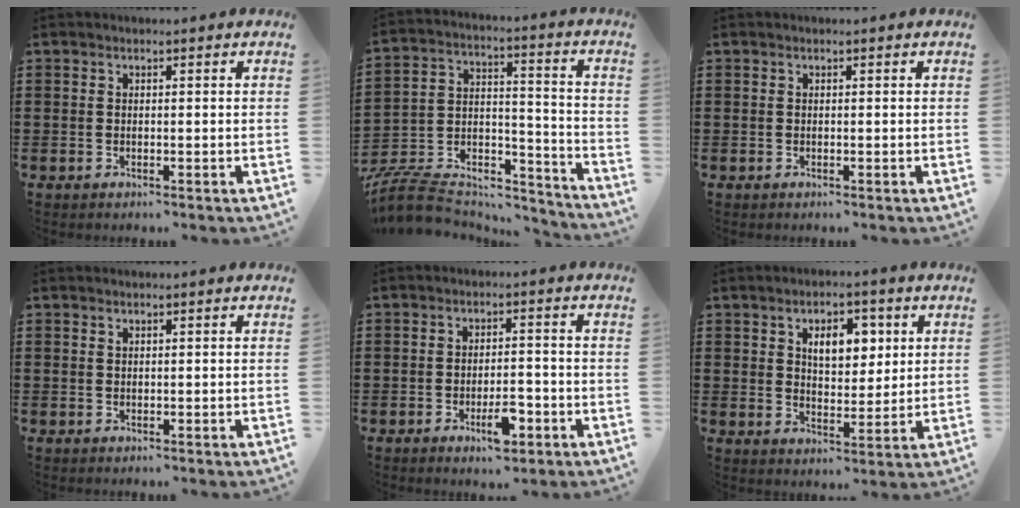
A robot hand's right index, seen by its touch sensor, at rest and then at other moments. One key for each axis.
{"total": 8.8, "fx": -8.1, "fy": 2.7, "fz": 2.3, "tx": -0.054, "ty": 0.008, "tz": -0.160}
{"total": 0.0}
{"total": 0.5, "fx": 0.3, "fy": 0.4, "fz": 0.2, "tx": -0.006, "ty": 0.002, "tz": 0.006}
{"total": 5.1, "fx": -2.5, "fy": 1.7, "fz": 4.1, "tx": -0.070, "ty": 0.003, "tz": -0.044}
{"total": 6.3, "fx": 2.5, "fy": 3.7, "fz": 4.4, "tx": -0.067, "ty": 0.002, "tz": 0.035}